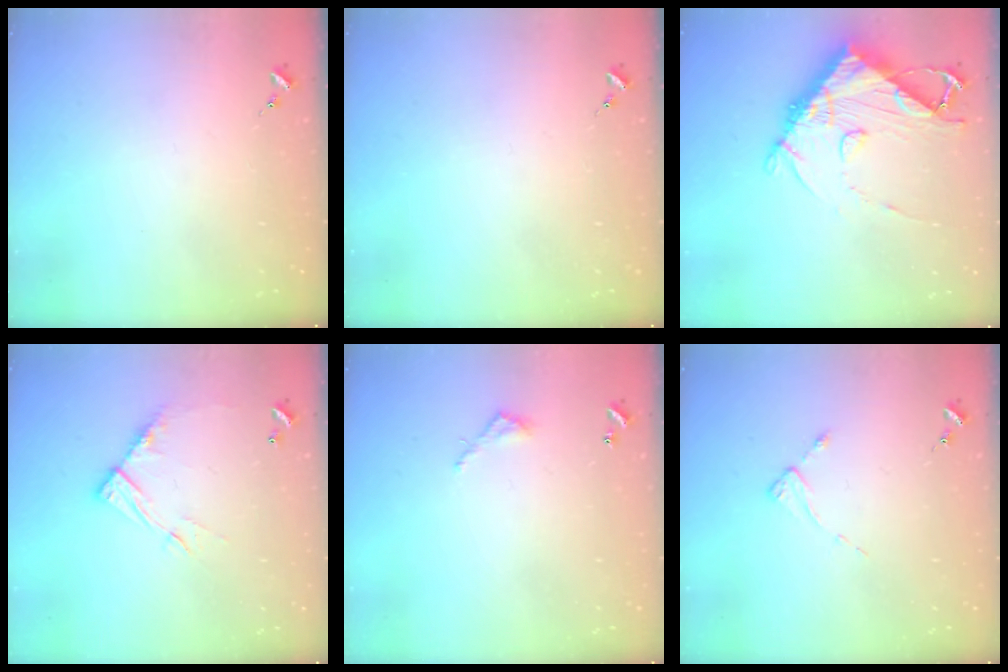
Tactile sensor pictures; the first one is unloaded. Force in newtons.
{"total": 0.0}
{"total": 14.2, "press": 14.1, "slide": 1.7}
{"total": 11.5, "press": 11.5, "slide": 0.8}
{"total": 3.9, "press": 3.9, "slide": 0.3}
{"total": 2.1, "press": 2.0, "slide": 0.4}